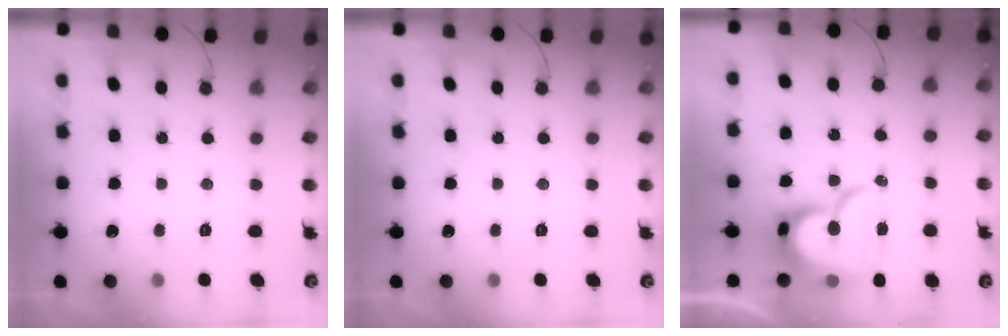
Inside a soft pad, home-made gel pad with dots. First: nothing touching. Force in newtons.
{"total": 0.0}
{"total": 17.2, "press": 17.1, "slide": 1.2}